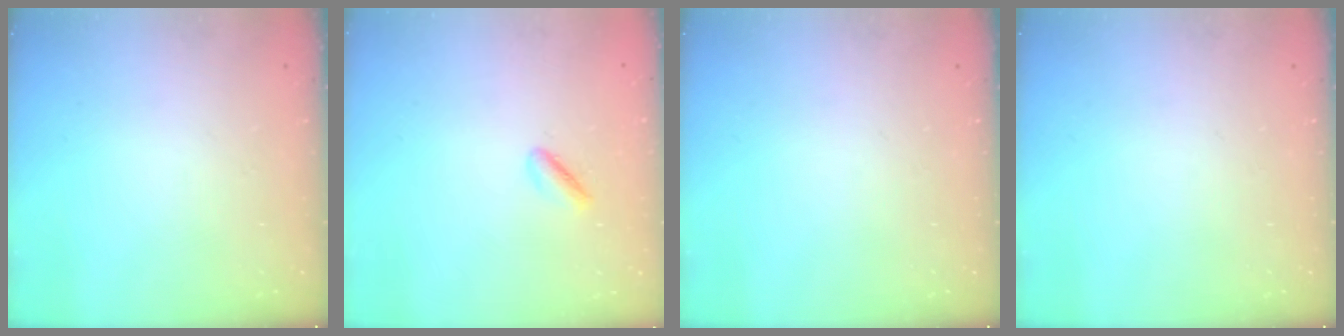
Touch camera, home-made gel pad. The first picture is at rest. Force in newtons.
{"total": 1.6, "press": 1.5, "slide": 0.4}
{"total": 0.0}
{"total": 0.0}